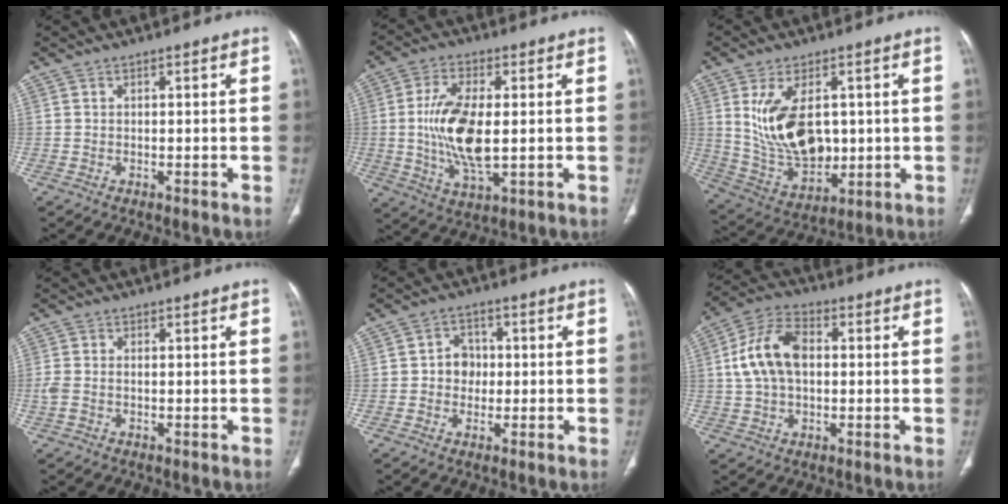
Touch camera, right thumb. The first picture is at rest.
{"total": 13.1, "force": [-0.1, 5.8, 11.7], "torque": [-0.234, -0.010, 0.002]}
{"total": 14.9, "force": [2.2, 9.0, 11.7], "torque": [-0.189, -0.012, 0.063]}
{"total": 2.8, "force": [-0.5, 1.9, 2.1], "torque": [-0.064, 0.006, -0.011]}
{"total": 4.7, "force": [-0.1, 4.2, 2.3], "torque": [-0.007, 0.009, -0.007]}
{"total": 11.8, "force": [1.2, 7.5, 9.0], "torque": [-0.172, 0.024, 0.019]}